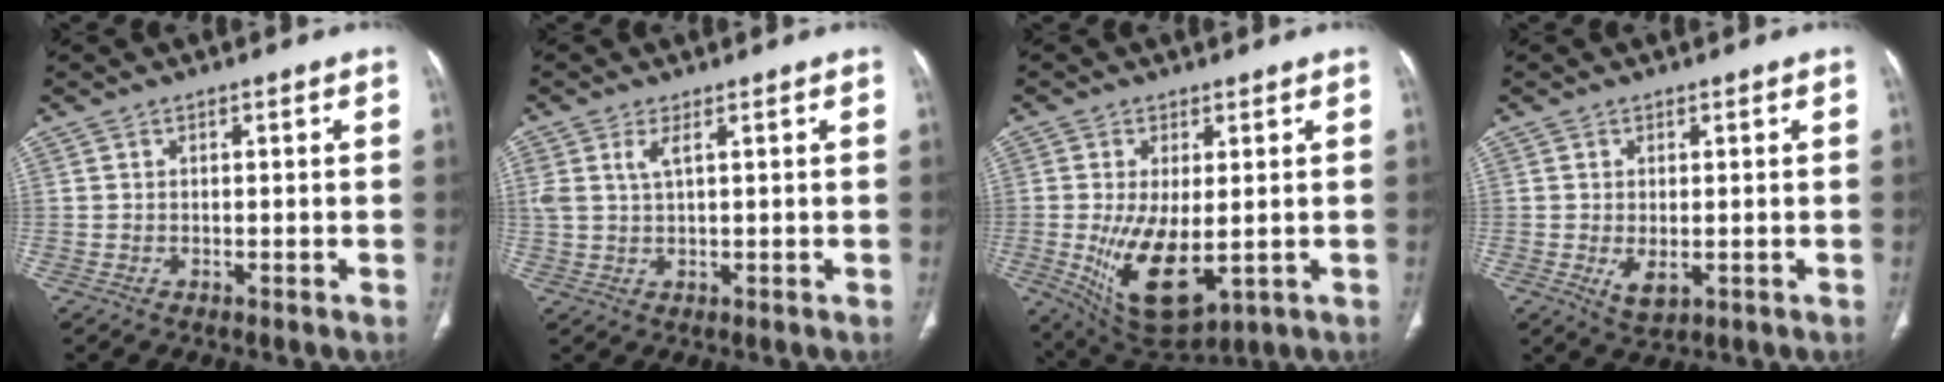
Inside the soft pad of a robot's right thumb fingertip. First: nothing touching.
{"total": 3.0, "force": [1.4, 1.0, 2.5], "torque": [-0.065, 0.003, 0.036]}
{"total": 12.6, "force": [-1.9, 5.9, 11.0], "torque": [-0.192, -0.026, -0.008]}
{"total": 3.6, "force": [-0.7, 1.8, 3.0], "torque": [-0.051, -0.010, -0.002]}